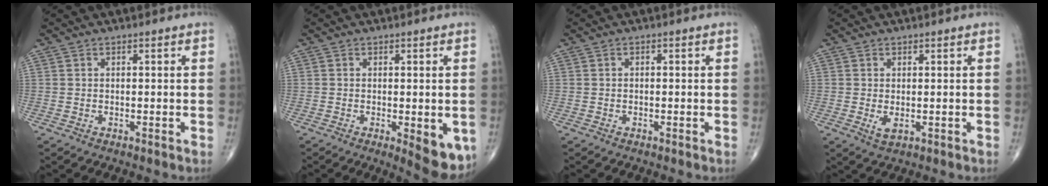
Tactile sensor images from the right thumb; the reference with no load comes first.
{"total": 7.6, "force": [-2.1, 2.8, 6.8], "torque": [-0.073, -0.015, -0.022]}
{"total": 0.0}
{"total": 2.1, "force": [-0.2, 1.1, 1.8], "torque": [-0.031, -0.006, 0.002]}